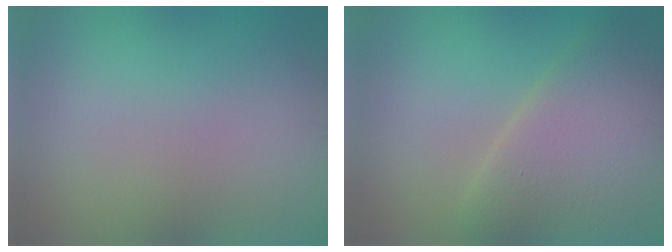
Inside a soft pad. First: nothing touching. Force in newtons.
{"total": 6.7, "press": 6.7, "slide": 0.2}